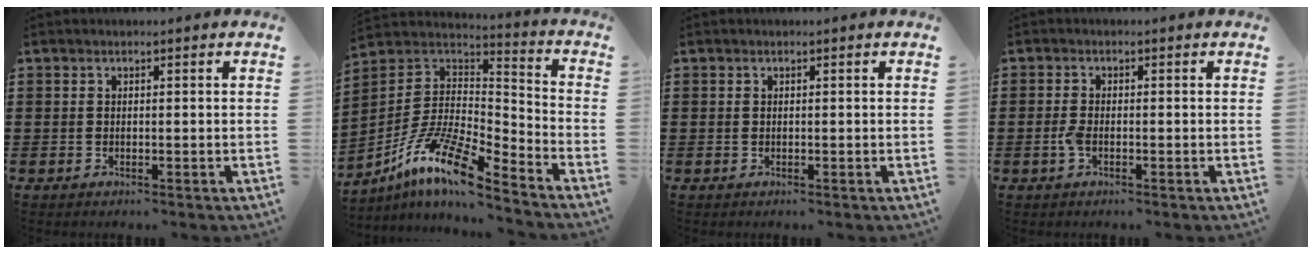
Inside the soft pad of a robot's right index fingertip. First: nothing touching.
{"total": 12.2, "force": [-8.8, 2.5, 8.1], "torque": [-0.177, 0.004, -0.176]}
{"total": 0.0}
{"total": 2.0, "force": [-0.7, 0.8, 1.7], "torque": [-0.047, -0.006, -0.018]}